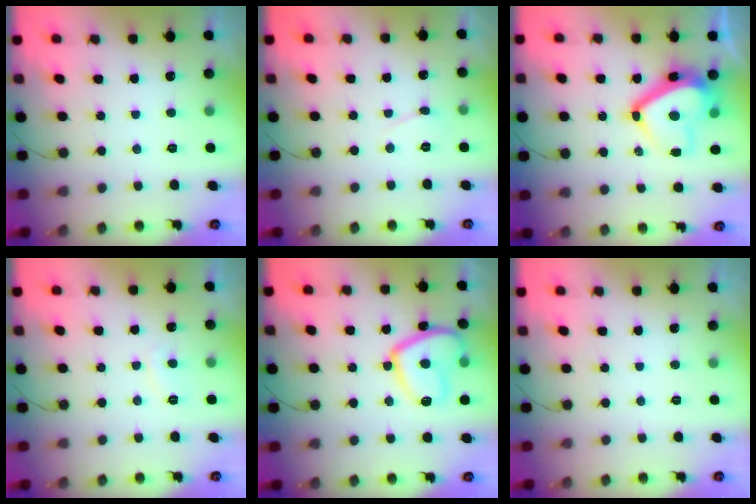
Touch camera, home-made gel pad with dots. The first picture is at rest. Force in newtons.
{"total": 3.3, "press": 3.3, "slide": 0.4}
{"total": 15.0, "press": 14.8, "slide": 2.4}
{"total": 2.4, "press": 2.3, "slide": 0.5}
{"total": 12.4, "press": 12.4, "slide": 0.6}
{"total": 0.0}